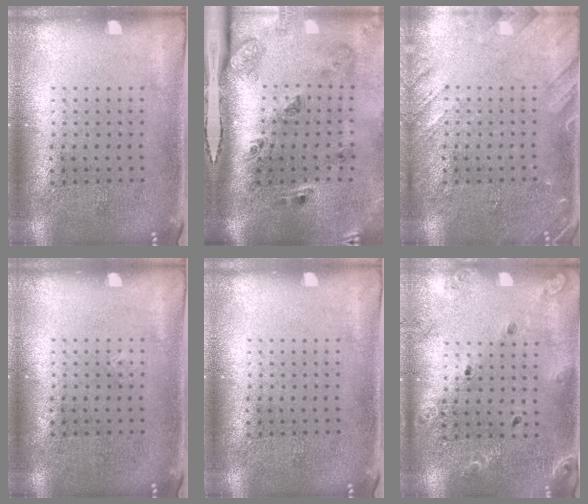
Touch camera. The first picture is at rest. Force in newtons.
{"total": 3.4, "press": 2.1, "slide": 2.6}
{"total": 2.3, "press": 2.3, "slide": 0.3}
{"total": 0.0}
{"total": 0.0}
{"total": 1.4, "press": 1.4, "slide": 0.1}